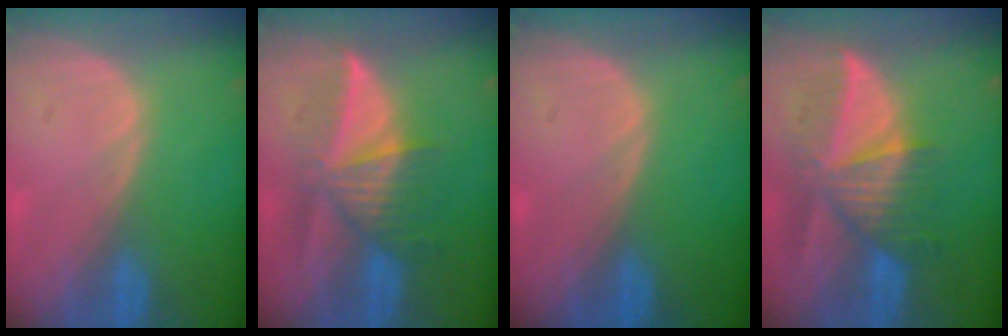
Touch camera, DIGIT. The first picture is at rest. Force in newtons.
{"total": 7.0, "press": 7.0, "slide": 0.7}
{"total": 0.0}
{"total": 9.1, "press": 8.3, "slide": 3.8}